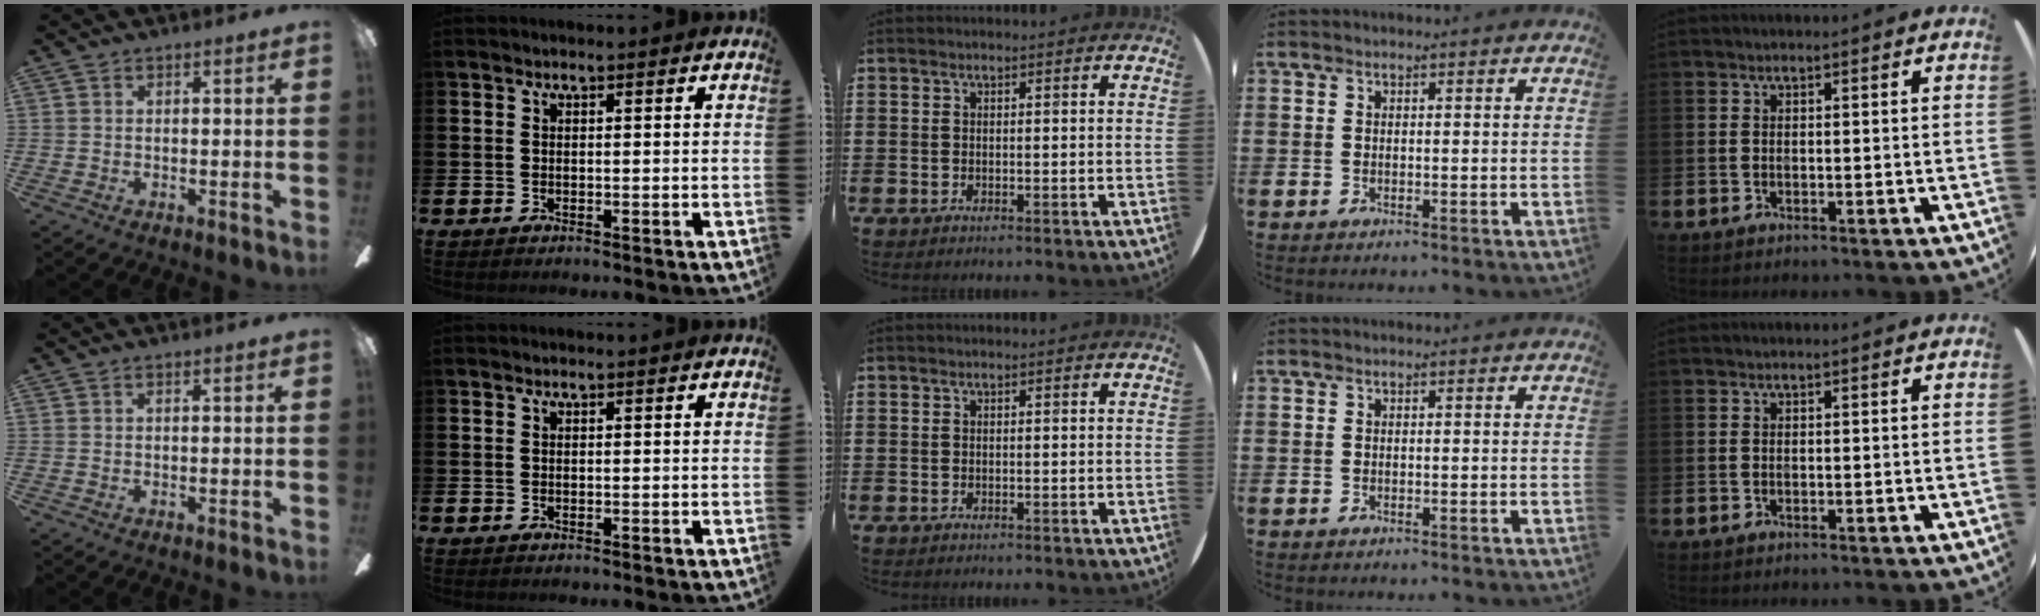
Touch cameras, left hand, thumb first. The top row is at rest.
{}